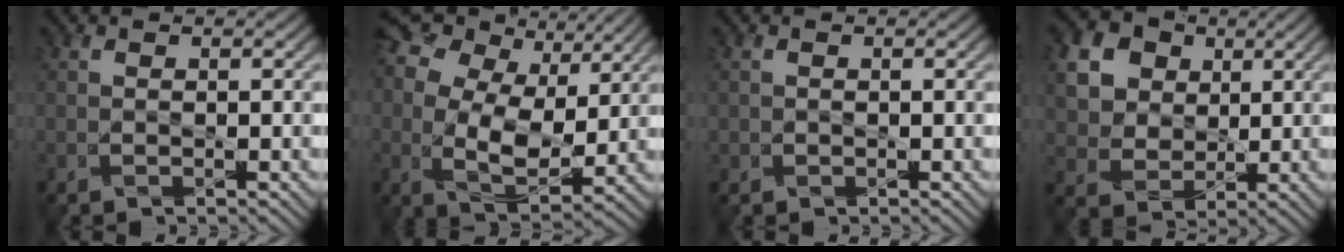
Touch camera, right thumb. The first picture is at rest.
{"total": 12.8, "force": [4.4, 8.1, 8.8], "torque": [-0.205, 0.013, 0.082]}
{"total": 0.7, "force": [-0.1, 0.7, 0.0], "torque": [0.001, -0.002, -0.002]}
{"total": 13.3, "force": [5.1, 10.8, 5.8], "torque": [-0.196, 0.017, 0.121]}